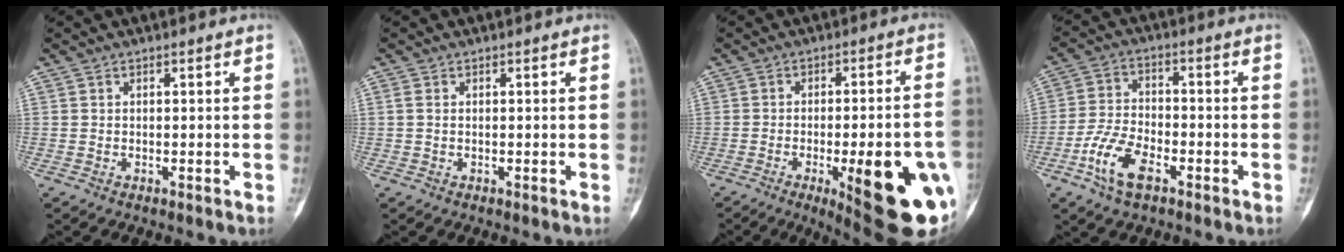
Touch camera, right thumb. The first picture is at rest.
{"total": 0.7, "force": [0.1, 0.5, 0.5], "torque": [-0.014, 0.000, 0.003]}
{"total": 22.5, "force": [-7.2, 6.1, 20.5], "torque": [-0.210, 0.004, -0.076]}
{"total": 9.4, "force": [-4.6, 4.8, 6.7], "torque": [-0.137, 0.019, -0.088]}